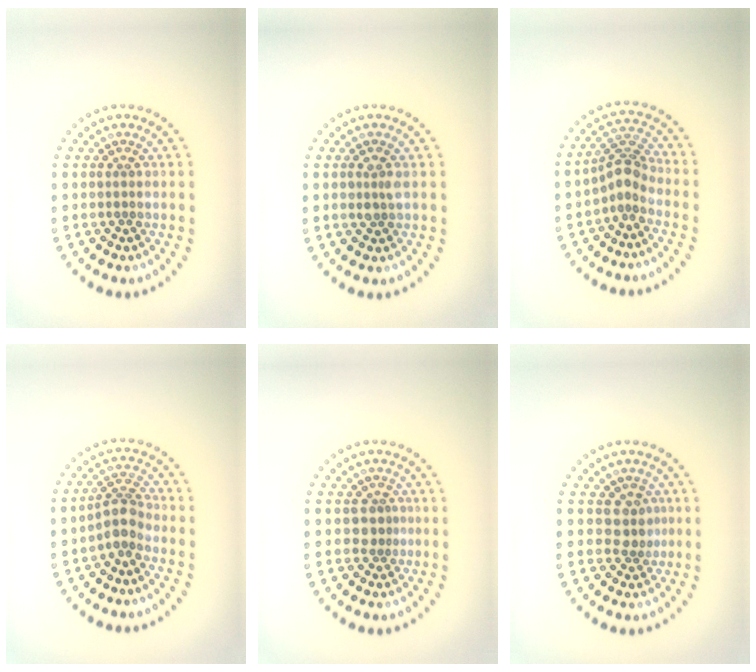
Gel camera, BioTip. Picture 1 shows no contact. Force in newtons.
{"total": 0.9, "press": 0.9, "slide": 0.2}
{"total": 2.7, "press": 1.9, "slide": 1.9}
{"total": 2.6, "press": 2.0, "slide": 1.7}
{"total": 1.5, "press": 1.1, "slide": 1.0}
{"total": 2.2, "press": 1.7, "slide": 1.3}